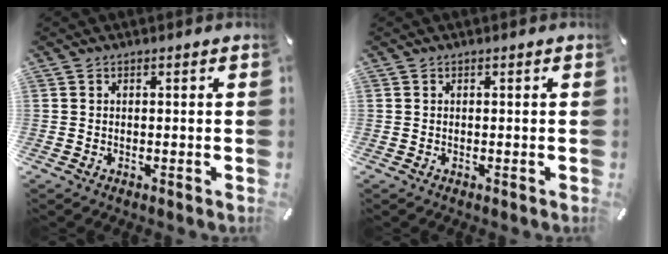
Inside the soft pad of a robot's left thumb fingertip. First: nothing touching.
{"total": 0.0}